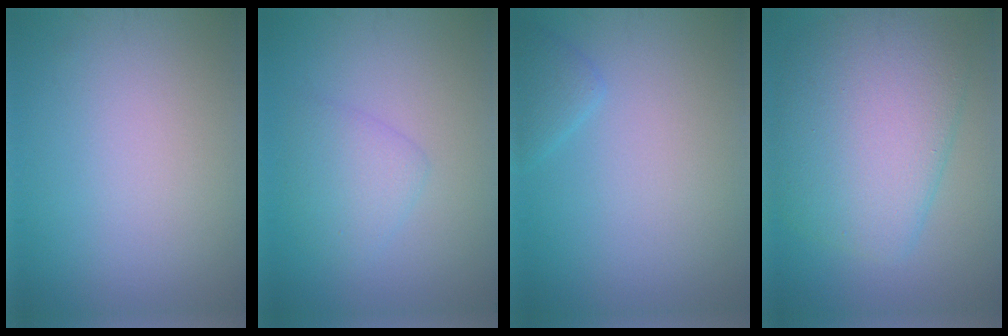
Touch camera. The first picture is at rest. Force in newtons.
{"total": 2.5, "press": 2.5, "slide": 0.1}
{"total": 1.4, "press": 1.4, "slide": 0.1}
{"total": 8.8, "press": 8.8, "slide": 0.2}